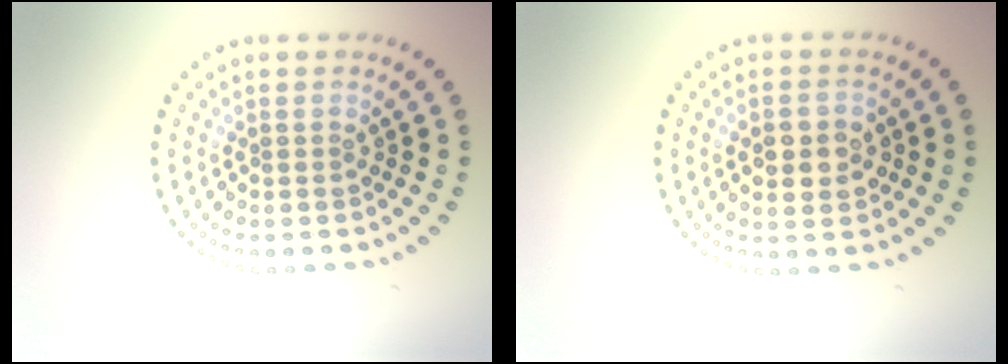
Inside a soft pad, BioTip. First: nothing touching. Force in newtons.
{"total": 3.9, "press": 3.9, "slide": 0.1}